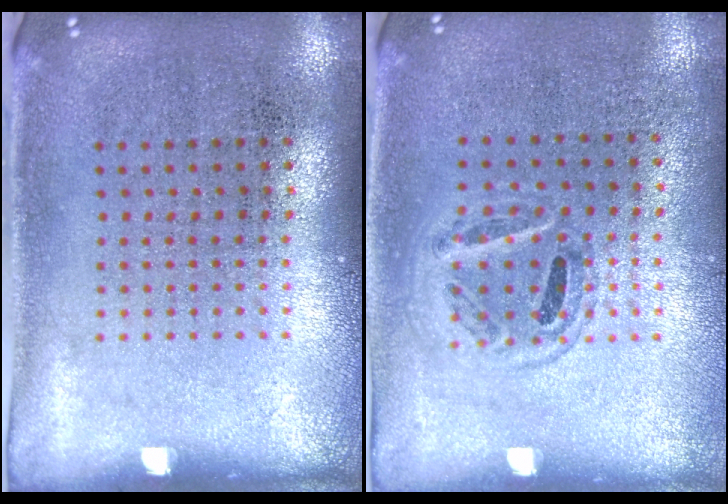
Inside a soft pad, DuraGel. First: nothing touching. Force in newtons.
{"total": 1.1, "press": 1.0, "slide": 0.4}